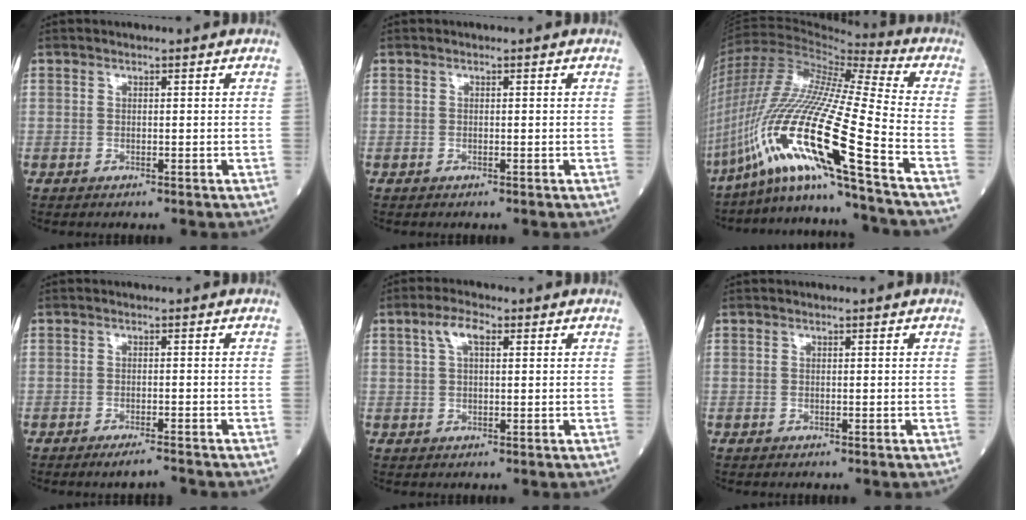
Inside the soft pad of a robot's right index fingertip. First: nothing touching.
{"total": 0.0}
{"total": 24.4, "force": [-12.9, -1.0, 20.8], "torque": [-0.434, -0.042, -0.243]}
{"total": 2.7, "force": [-2.4, -0.2, 1.2], "torque": [-0.022, -0.006, -0.040]}
{"total": 3.9, "force": [1.6, 1.4, 3.2], "torque": [-0.069, 0.015, 0.031]}
{"total": 0.0}